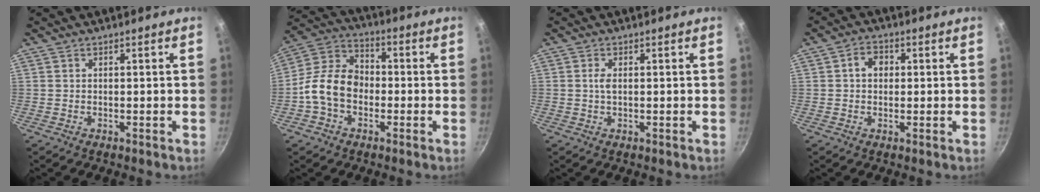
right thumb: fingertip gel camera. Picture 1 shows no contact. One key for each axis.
{"total": 11.8, "fx": -2.6, "fy": 8.6, "fz": 7.6, "tx": -0.108, "ty": 0.037, "tz": -0.069}
{"total": 1.6, "fx": 0.1, "fy": 0.7, "fz": 1.4, "tx": -0.029, "ty": 0.002, "tz": 0.001}
{"total": 4.0, "fx": 0.5, "fy": 3.2, "fz": 2.3, "tx": -0.018, "ty": 0.008, "tz": 0.004}